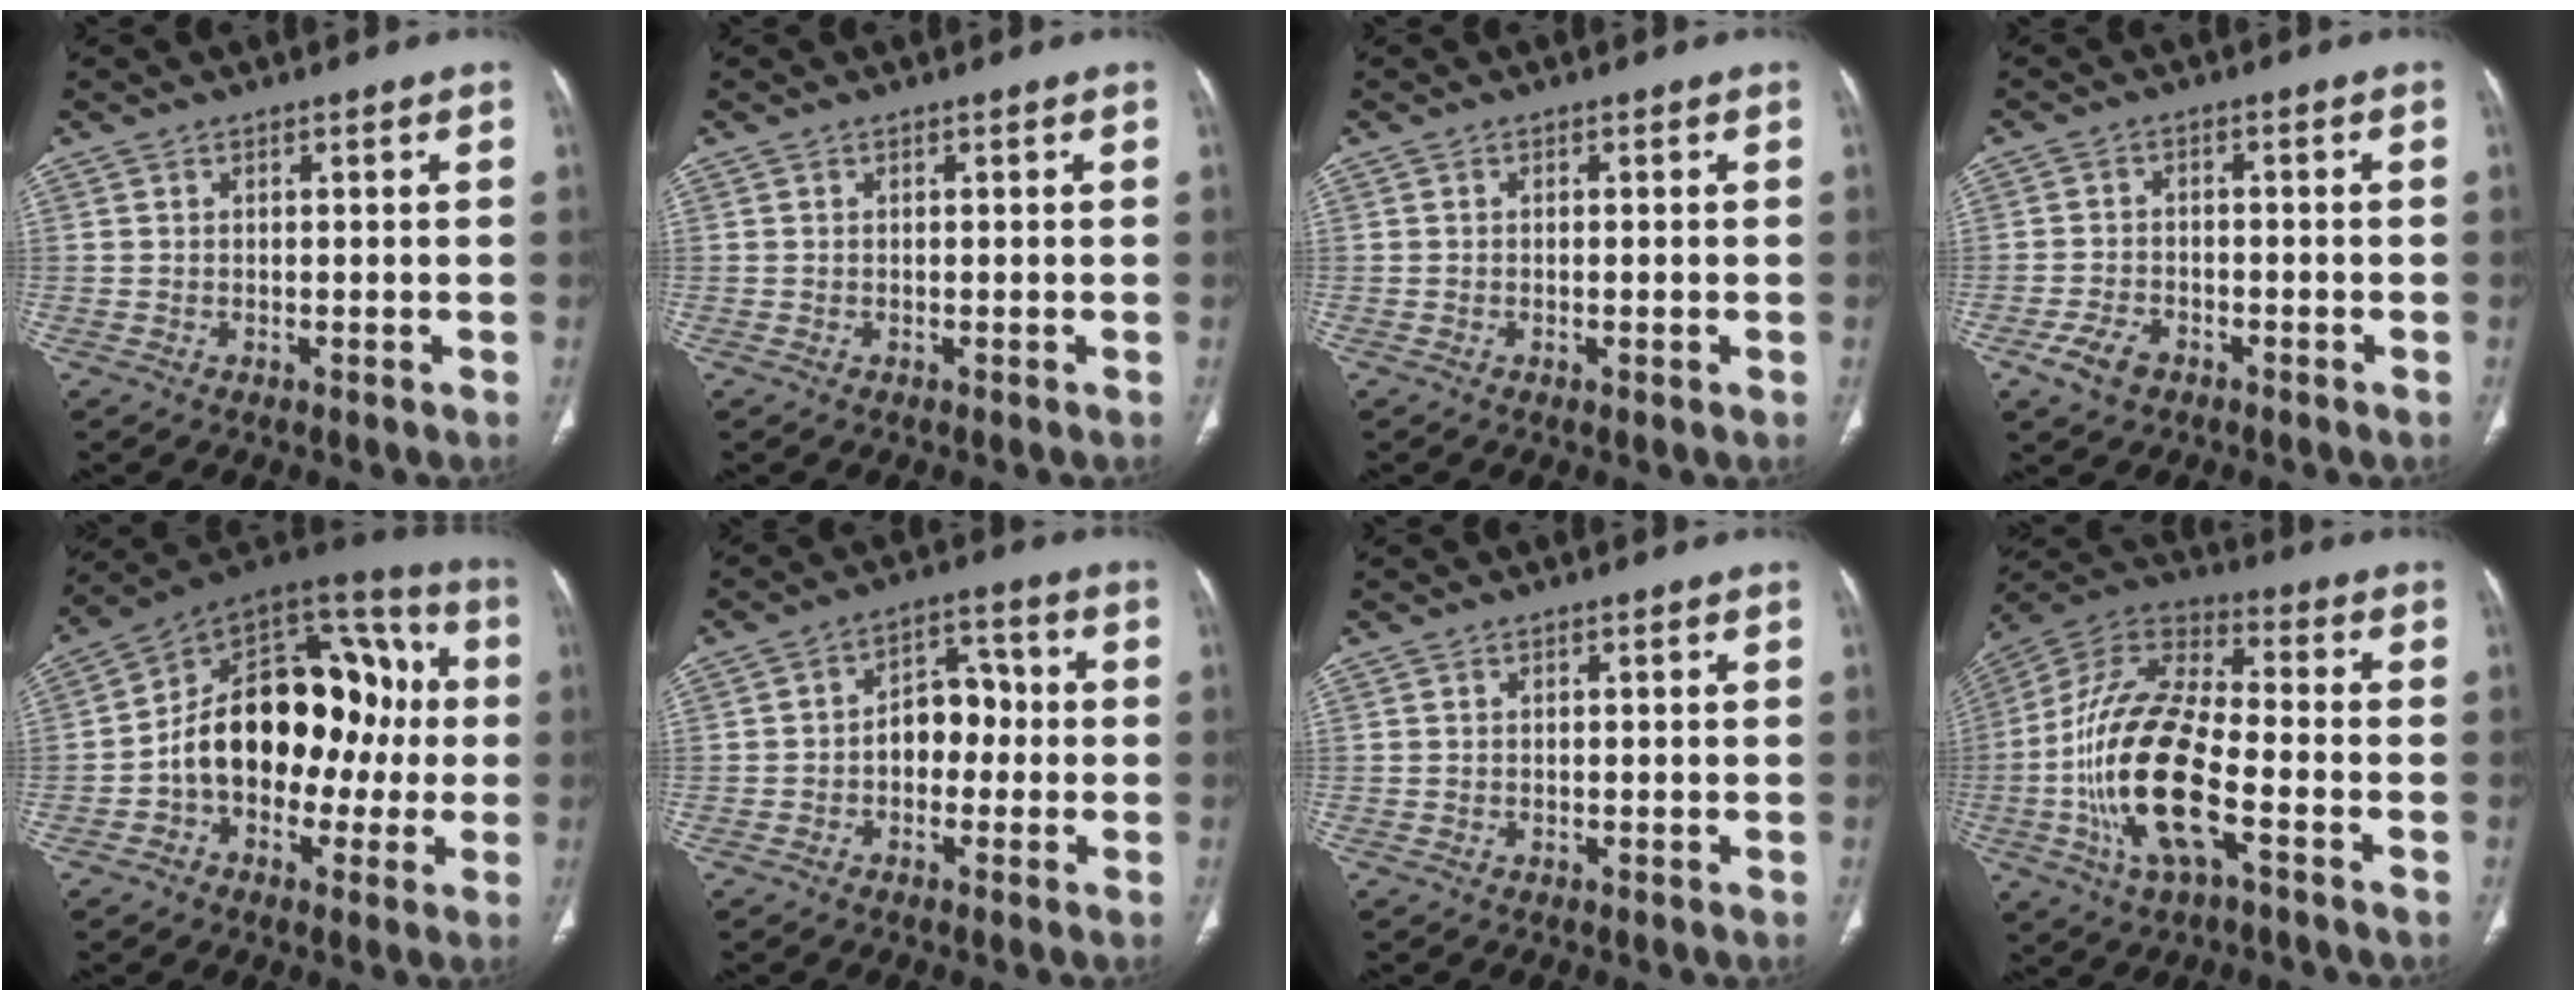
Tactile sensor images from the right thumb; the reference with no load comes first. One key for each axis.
{"total": 0.0}
{"total": 1.2, "fx": -0.3, "fy": 0.2, "fz": 1.1, "tx": -0.019, "ty": -0.003, "tz": -0.003}
{"total": 5.0, "fx": -2.9, "fy": 3.0, "fz": 2.8, "tx": -0.058, "ty": 0.014, "tz": -0.050}
{"total": 22.9, "fx": -1.2, "fy": 15.0, "fz": 17.3, "tx": -0.231, "ty": 0.063, "tz": -0.019}
{"total": 7.4, "fx": -1.0, "fy": 5.3, "fz": 5.0, "tx": -0.042, "ty": 0.034, "tz": -0.027}
{"total": 0.0}
{"total": 20.6, "fx": -5.6, "fy": 8.0, "fz": 18.1, "tx": -0.375, "ty": 0.028, "tz": -0.103}